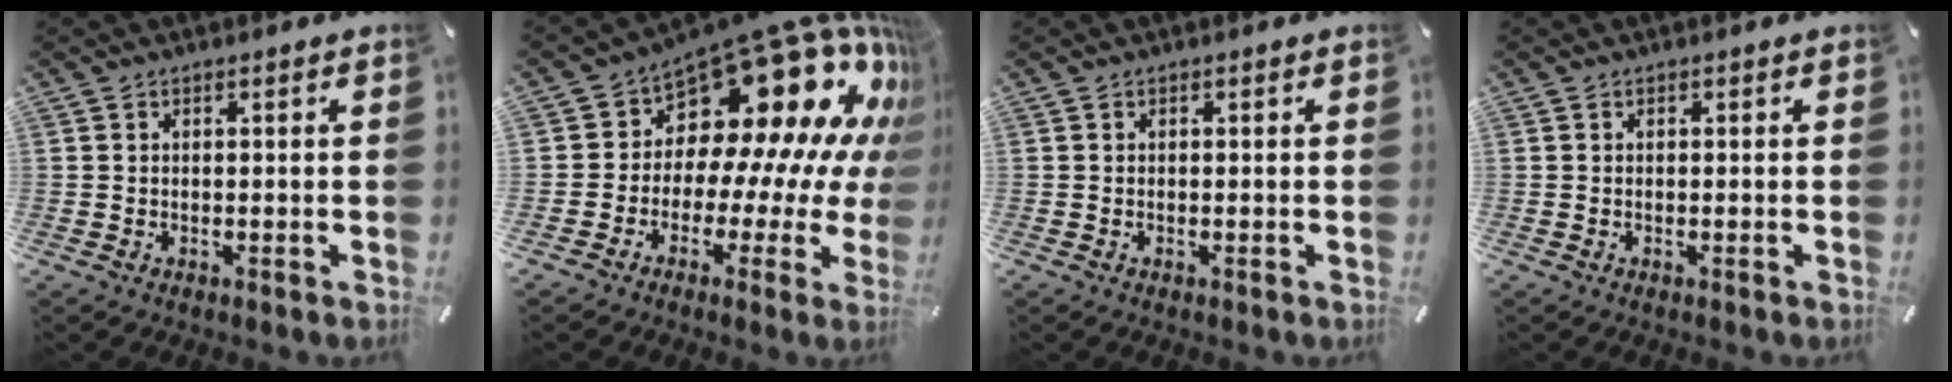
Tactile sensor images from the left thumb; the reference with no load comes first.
{"total": 20.8, "force": [11.6, 11.2, 13.2], "torque": [-0.201, -0.117, 0.203]}
{"total": 0.0}
{"total": 0.0}